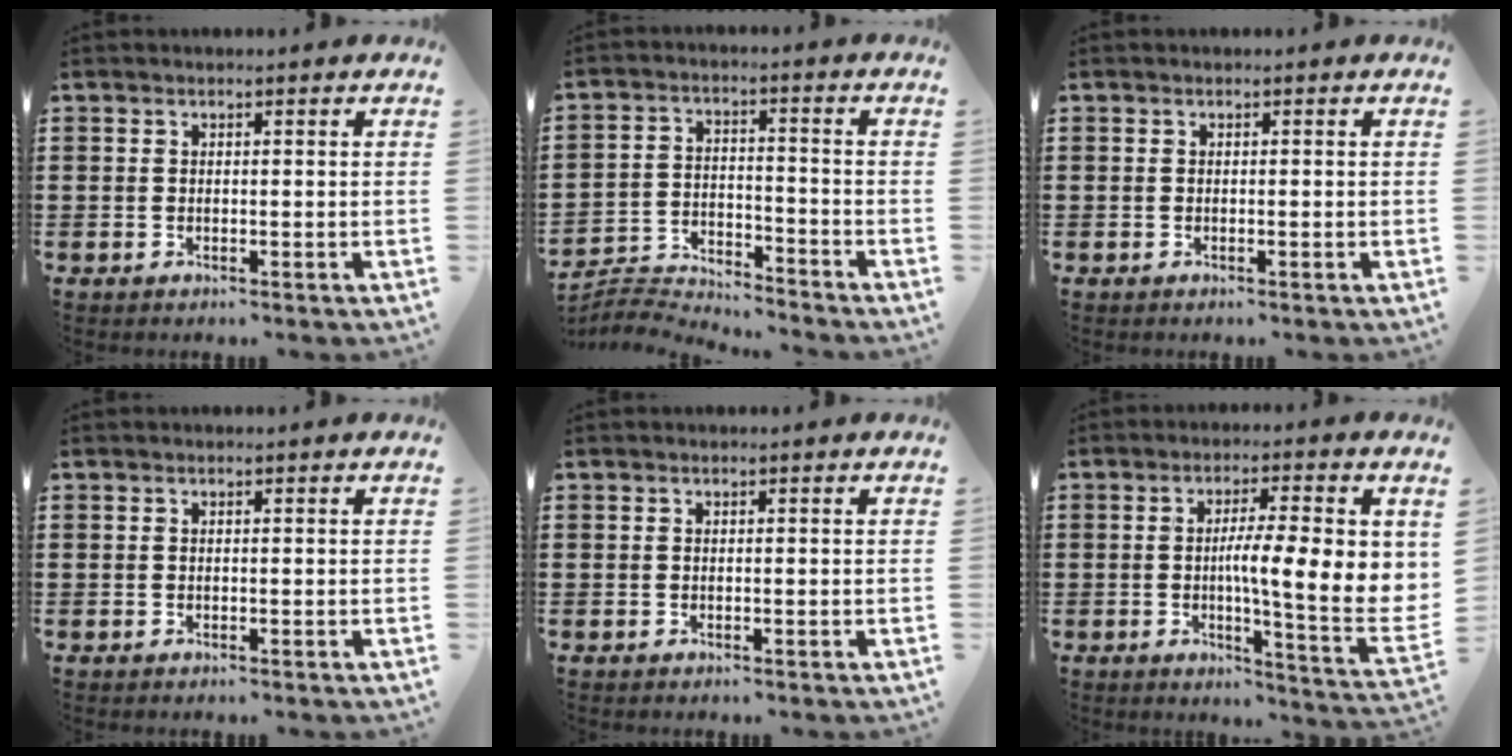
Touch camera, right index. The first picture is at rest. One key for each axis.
{"total": 5.1, "fx": -5.0, "fy": 0.5, "fz": 0.3, "tx": -0.021, "ty": 0.004, "tz": -0.106}
{"total": 0.0}
{"total": 0.0}
{"total": 0.0}
{"total": 10.4, "fx": 1.1, "fy": 1.8, "fz": 10.2, "tx": -0.160, "ty": -0.011, "tz": 0.014}